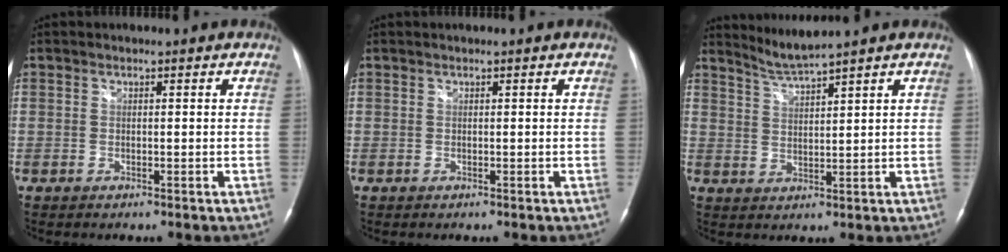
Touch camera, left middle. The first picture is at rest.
{"total": 0.0}
{"total": 3.8, "force": [3.4, -1.6, 0.5], "torque": [-0.017, -0.014, 0.075]}